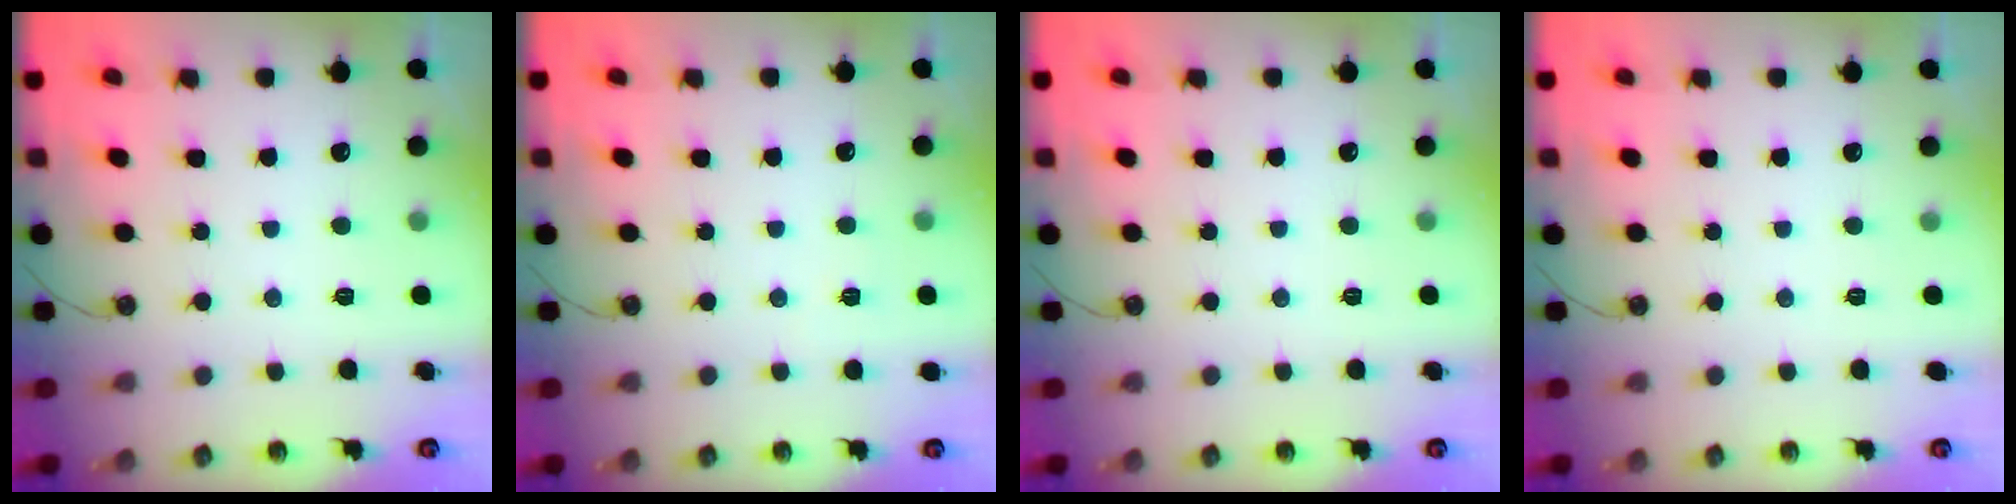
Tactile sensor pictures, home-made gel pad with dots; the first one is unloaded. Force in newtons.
{"total": 2.5, "press": 1.2, "slide": 2.2}
{"total": 0.0}
{"total": 1.5, "press": 0.5, "slide": 1.4}